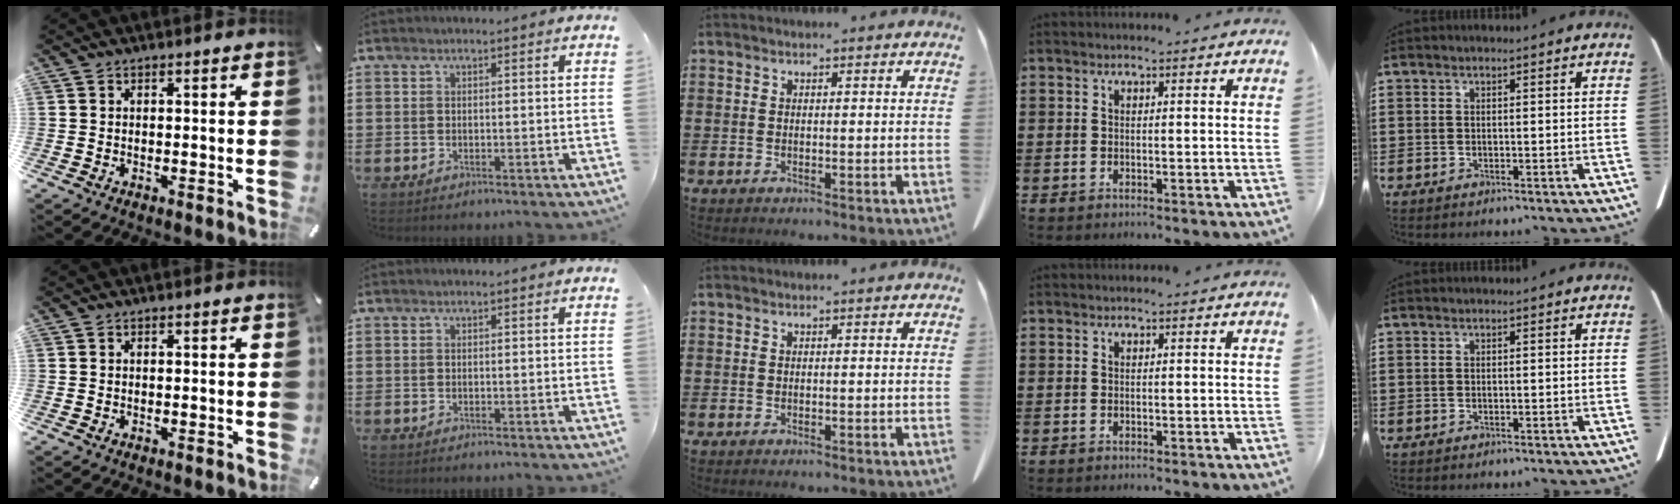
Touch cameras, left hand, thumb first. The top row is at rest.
{}